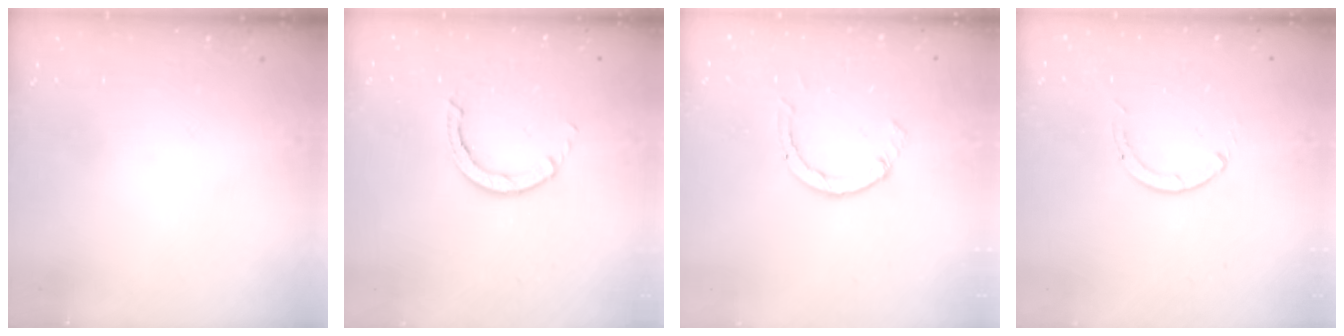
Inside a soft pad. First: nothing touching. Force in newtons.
{"total": 2.6, "press": 2.6, "slide": 0.3}
{"total": 2.3, "press": 2.3, "slide": 0.3}
{"total": 0.0}